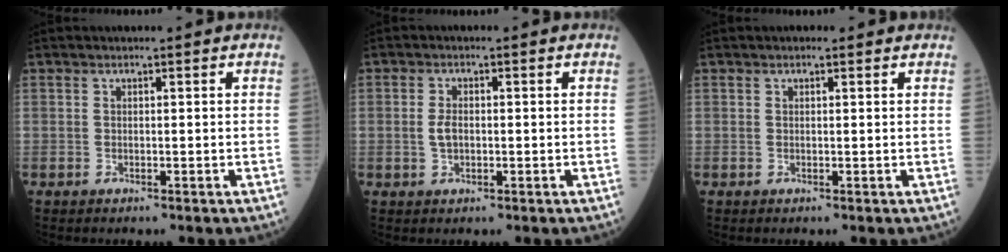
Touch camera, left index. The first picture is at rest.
{"total": 2.3, "force": [-0.3, 1.3, 1.9], "torque": [-0.043, 0.002, -0.008]}
{"total": 0.6, "force": [0.4, 0.3, 0.4], "torque": [-0.013, 0.001, 0.003]}